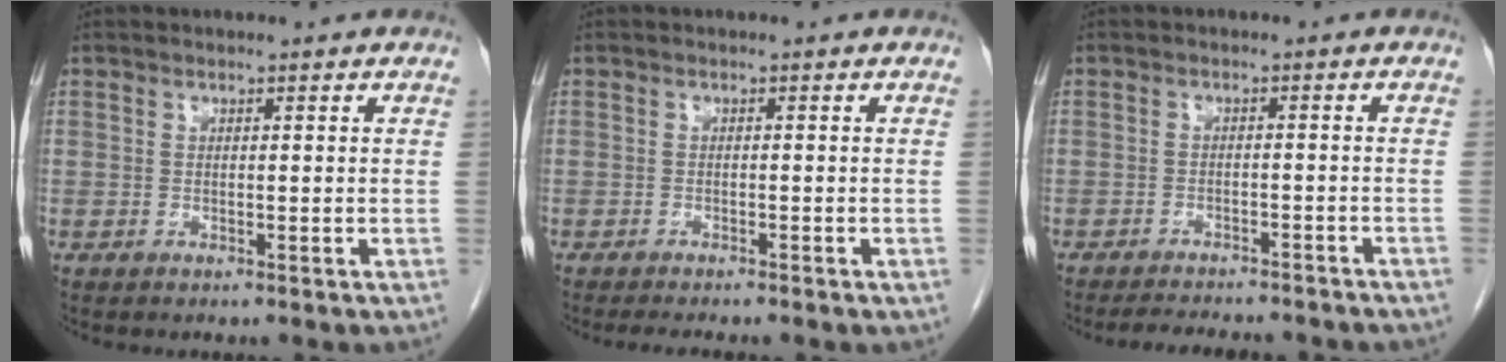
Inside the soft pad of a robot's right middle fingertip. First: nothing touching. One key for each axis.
{"total": 5.2, "fx": -4.3, "fy": 1.1, "fz": 2.8, "tx": -0.032, "ty": -0.008, "tz": -0.053}
{"total": 12.7, "fx": -11.5, "fy": 2.4, "fz": 4.8, "tx": -0.067, "ty": -0.004, "tz": -0.137}